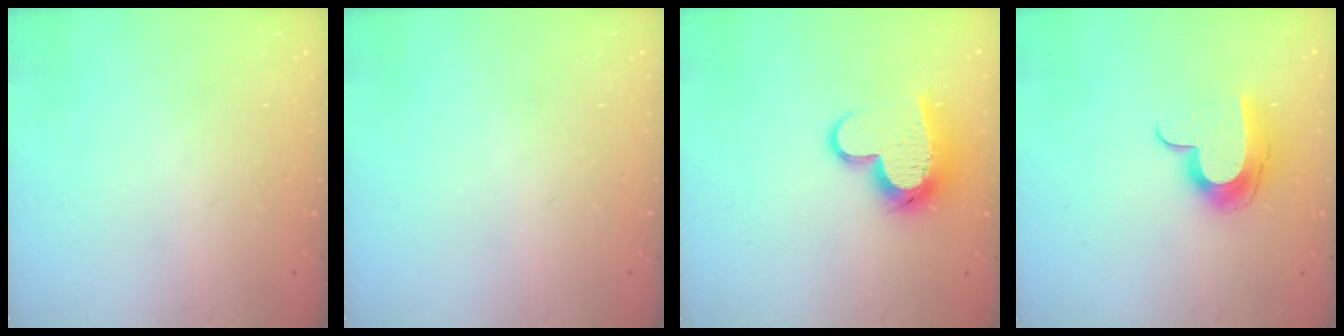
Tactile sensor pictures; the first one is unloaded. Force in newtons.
{"total": 0.0}
{"total": 13.9, "press": 13.8, "slide": 1.8}
{"total": 10.4, "press": 10.3, "slide": 1.0}